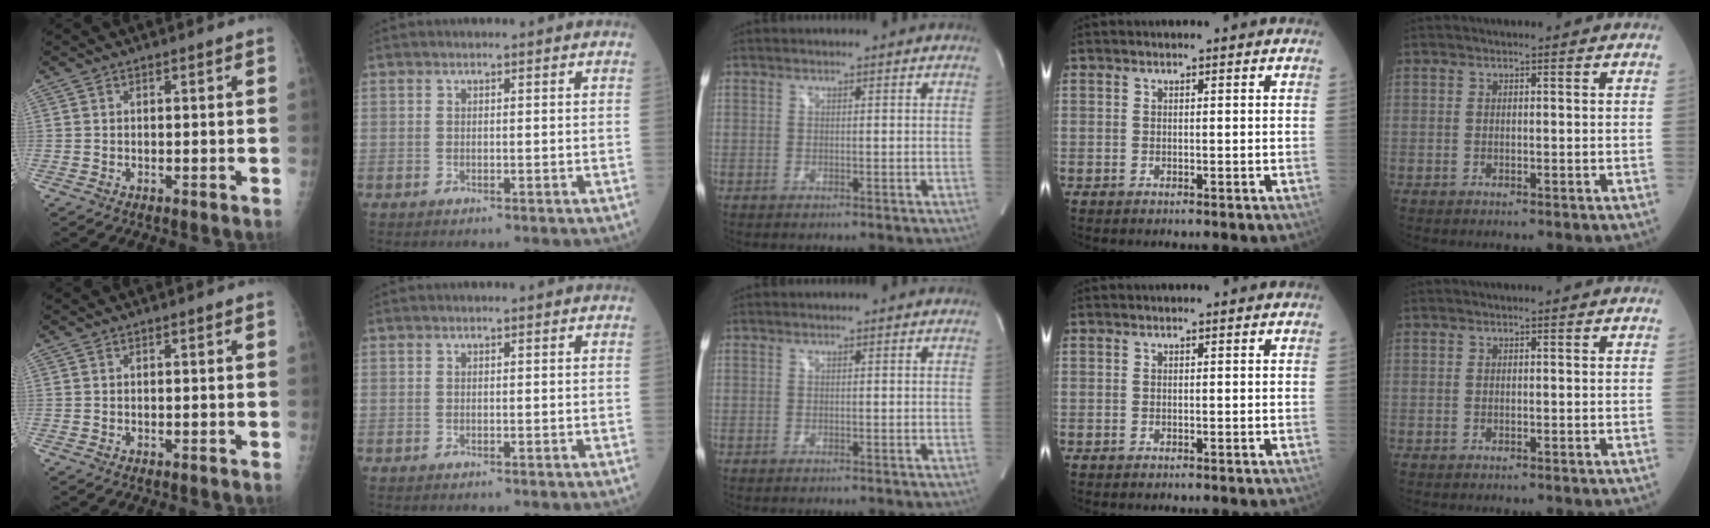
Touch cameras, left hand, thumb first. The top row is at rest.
{}